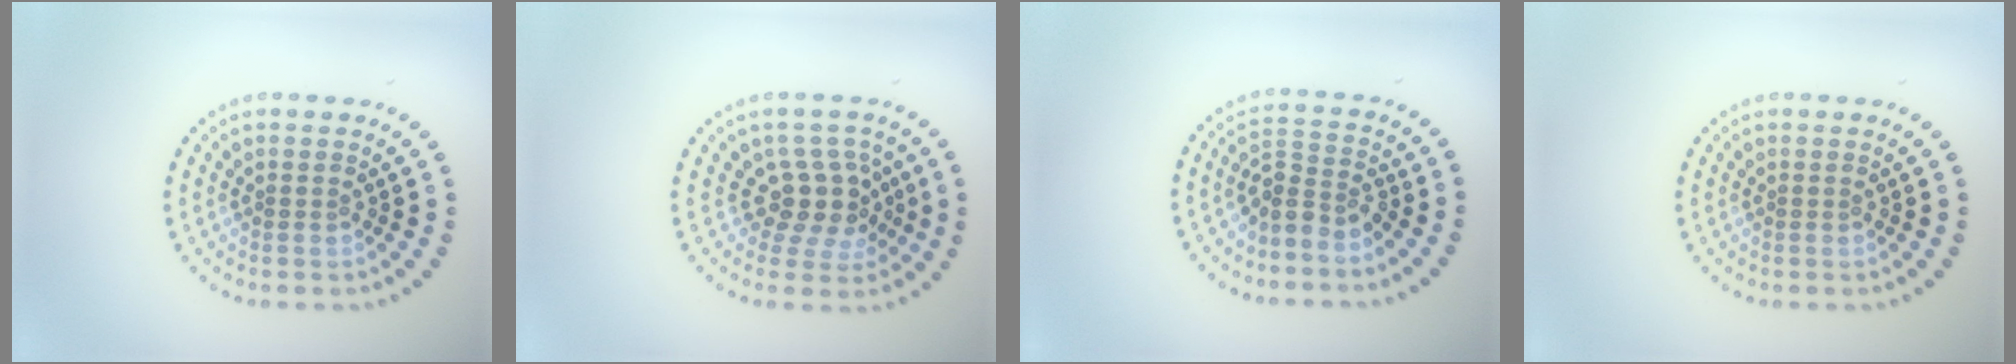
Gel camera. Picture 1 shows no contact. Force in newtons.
{"total": 3.6, "press": 2.8, "slide": 2.3}
{"total": 2.7, "press": 2.0, "slide": 1.9}
{"total": 0.0}